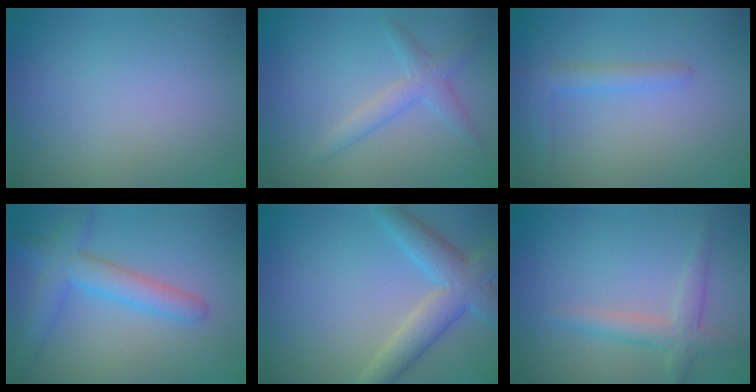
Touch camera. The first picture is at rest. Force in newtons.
{"total": 2.4, "press": 2.4, "slide": 0.0}
{"total": 2.0, "press": 2.0, "slide": 0.2}
{"total": 4.3, "press": 4.3, "slide": 0.3}
{"total": 5.4, "press": 5.4, "slide": 0.2}
{"total": 2.7, "press": 2.7, "slide": 0.1}